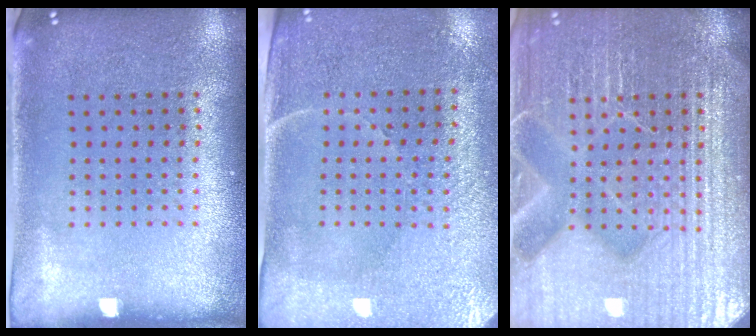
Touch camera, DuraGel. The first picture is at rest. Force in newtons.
{"total": 3.3, "press": 3.0, "slide": 1.3}
{"total": 7.1, "press": 7.1, "slide": 0.9}